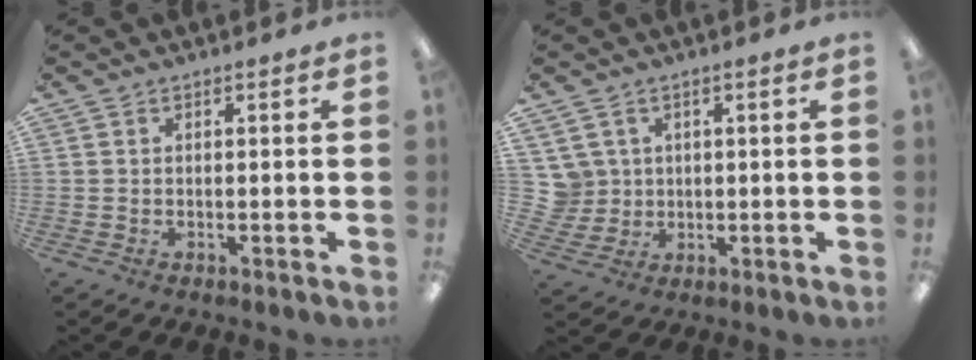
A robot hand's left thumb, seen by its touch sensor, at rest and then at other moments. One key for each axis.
{"total": 5.3, "fx": 2.2, "fy": 4.8, "fz": 0.3, "tx": -0.026, "ty": -0.002, "tz": 0.044}